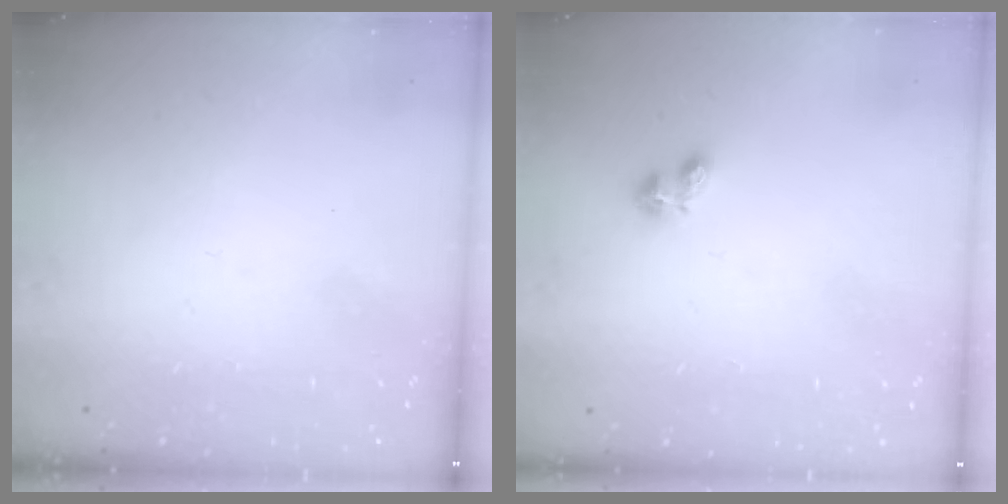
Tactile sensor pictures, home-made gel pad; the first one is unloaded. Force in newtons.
{"total": 2.7, "press": 2.6, "slide": 0.6}